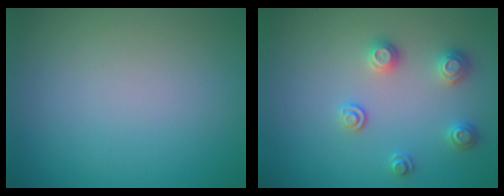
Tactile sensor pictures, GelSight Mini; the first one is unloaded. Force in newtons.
{"total": 2.5, "press": 2.5, "slide": 0.3}